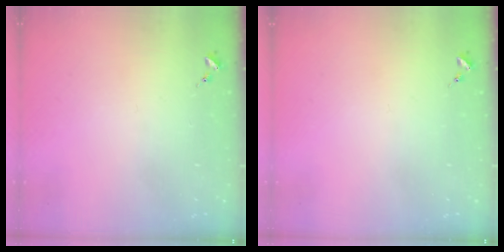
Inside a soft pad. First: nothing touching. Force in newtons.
{"total": 0.0}